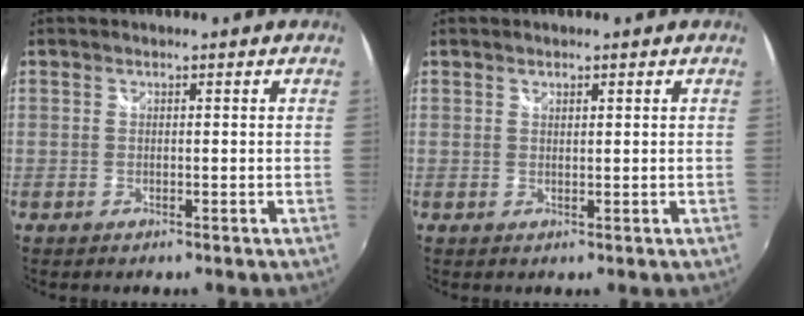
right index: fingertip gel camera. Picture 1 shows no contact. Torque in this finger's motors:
{"motor_torque": [-0.24, -0.07, -0.03, -0.01]}